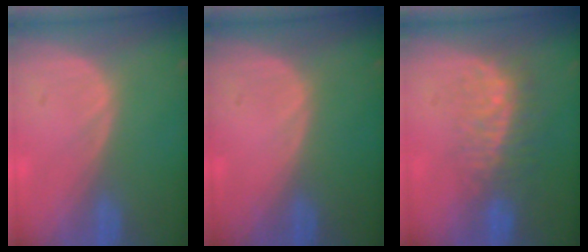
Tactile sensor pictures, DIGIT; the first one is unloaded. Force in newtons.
{"total": 0.0}
{"total": 8.4, "press": 7.2, "slide": 4.3}